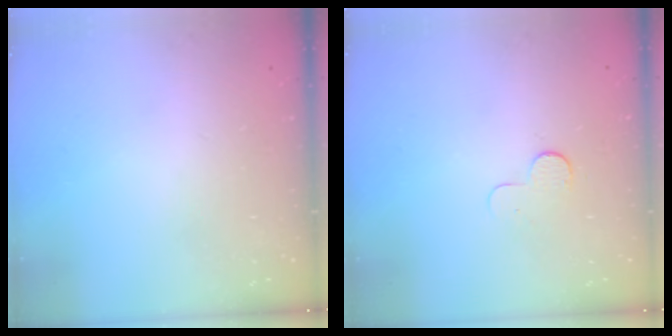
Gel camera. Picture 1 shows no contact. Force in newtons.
{"total": 3.9, "press": 3.9, "slide": 0.4}